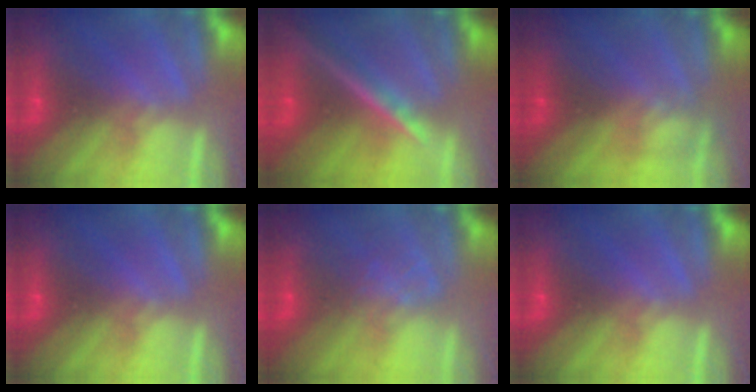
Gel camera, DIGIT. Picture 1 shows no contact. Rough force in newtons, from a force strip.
{"total": 4.6}
{"total": 2.4}
{"total": 0.0}
{"total": 1.3}
{"total": 0.0}